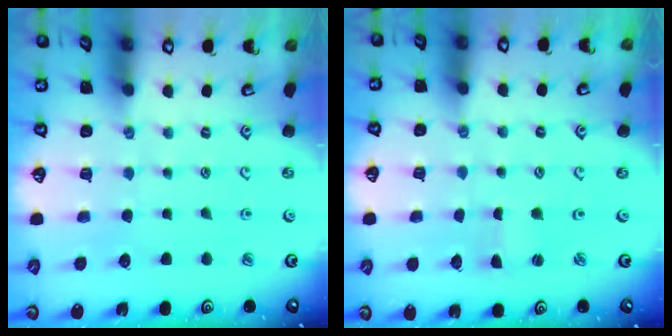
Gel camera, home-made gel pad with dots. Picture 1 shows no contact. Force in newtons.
{"total": 0.0}